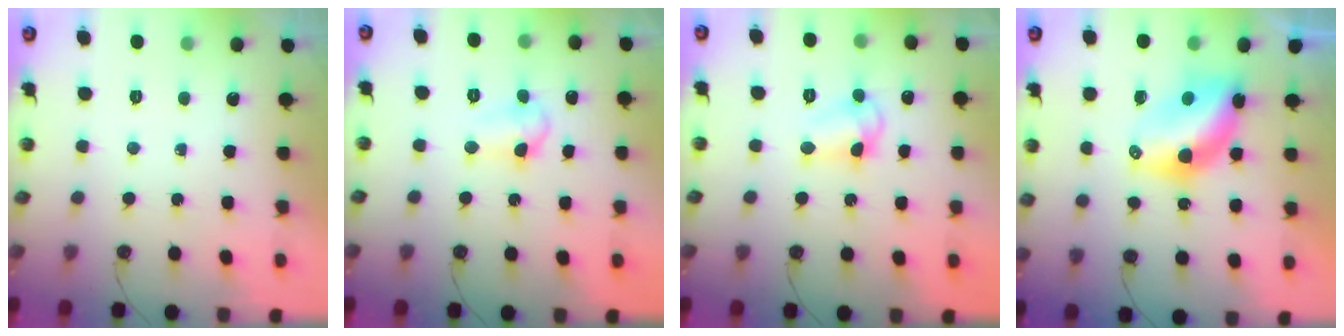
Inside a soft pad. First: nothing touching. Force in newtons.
{"total": 6.6, "press": 6.3, "slide": 2.1}
{"total": 8.0, "press": 8.0, "slide": 0.7}
{"total": 8.0, "press": 8.0, "slide": 0.7}